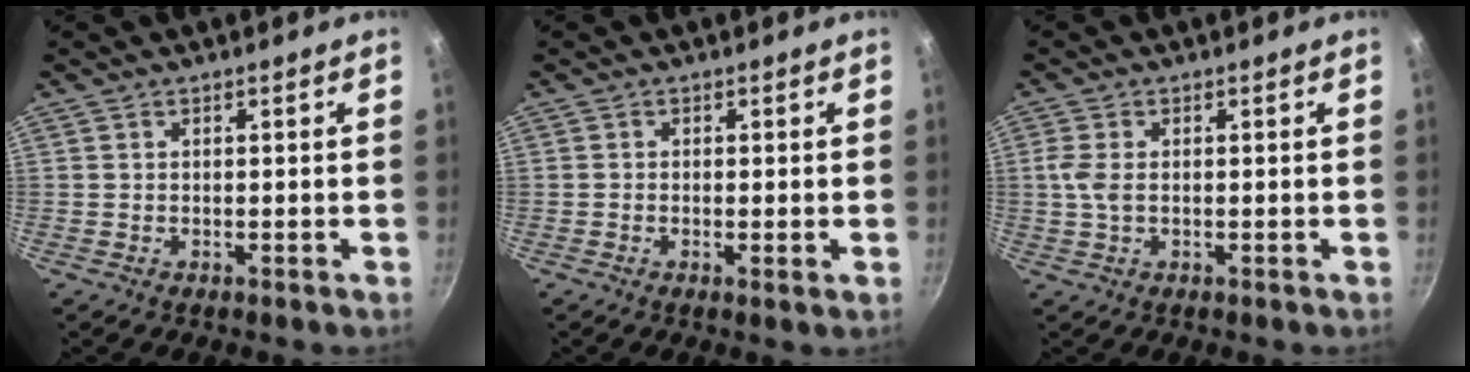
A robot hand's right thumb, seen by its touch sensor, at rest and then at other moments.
{"total": 1.1, "force": [-0.2, 0.1, 1.1], "torque": [-0.021, -0.004, -0.007]}
{"total": 3.0, "force": [0.2, 1.5, 2.6], "torque": [-0.062, 0.001, 0.002]}